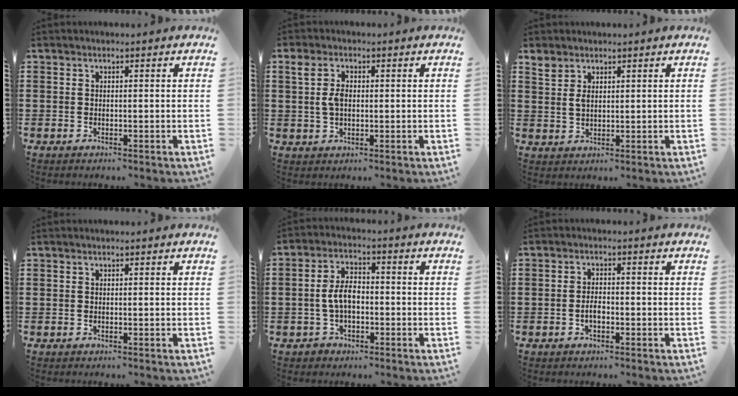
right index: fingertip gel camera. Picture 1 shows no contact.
{"total": 3.8, "force": [0.5, 2.3, 2.9], "torque": [-0.072, 0.011, 0.004]}
{"total": 2.2, "force": [1.6, 1.2, 1.0], "torque": [-0.025, 0.004, 0.030]}
{"total": 0.0}
{"total": 5.6, "force": [-1.0, 3.4, 4.3], "torque": [-0.101, 0.004, -0.025]}
{"total": 2.2, "force": [-0.8, 1.0, 1.8], "torque": [-0.034, 0.004, -0.016]}